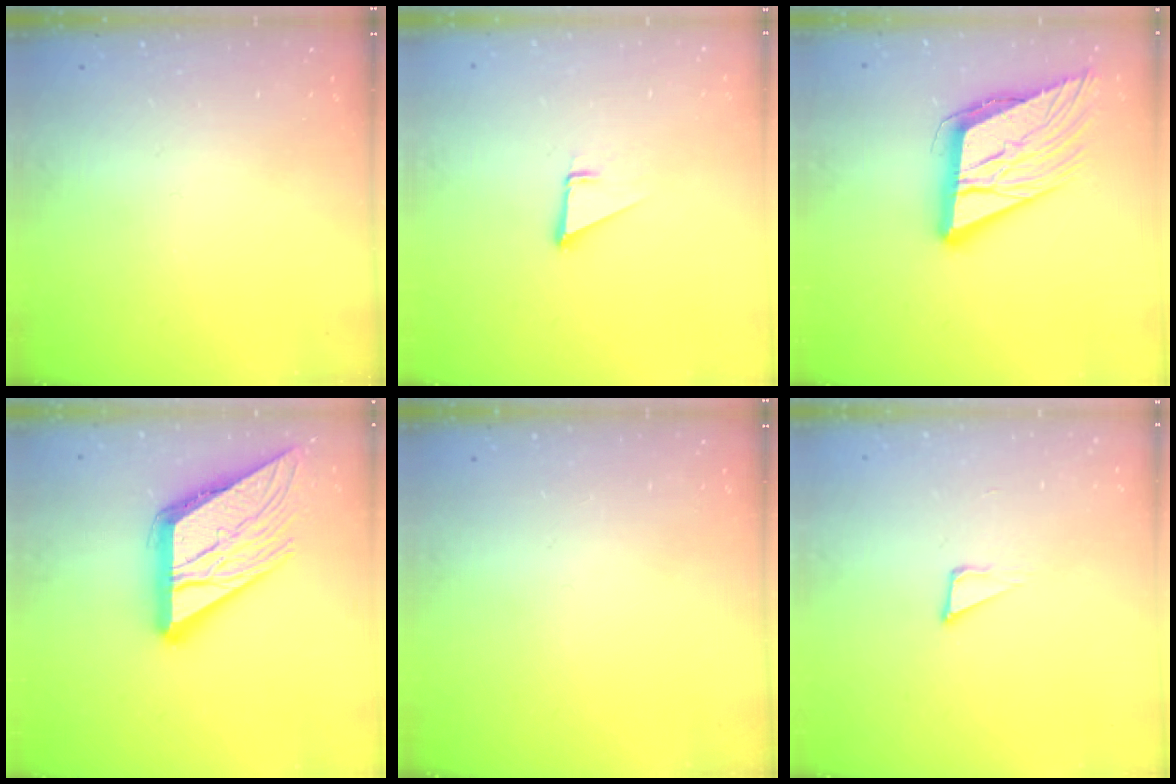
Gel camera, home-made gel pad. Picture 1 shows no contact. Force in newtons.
{"total": 1.9, "press": 1.9, "slide": 0.0}
{"total": 15.3, "press": 14.7, "slide": 4.1}
{"total": 18.6, "press": 18.5, "slide": 2.0}
{"total": 0.0}
{"total": 3.4, "press": 3.3, "slide": 0.9}